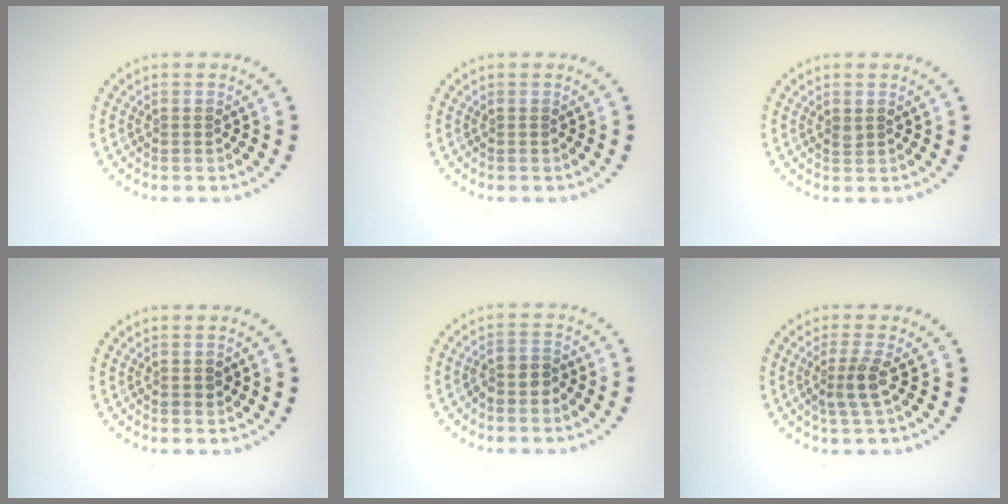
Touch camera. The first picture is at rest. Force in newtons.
{"total": 0.0}
{"total": 0.6, "press": 0.6, "slide": 0.2}
{"total": 0.9, "press": 0.9, "slide": 0.1}
{"total": 2.2, "press": 1.9, "slide": 1.2}
{"total": 2.4, "press": 1.9, "slide": 1.5}